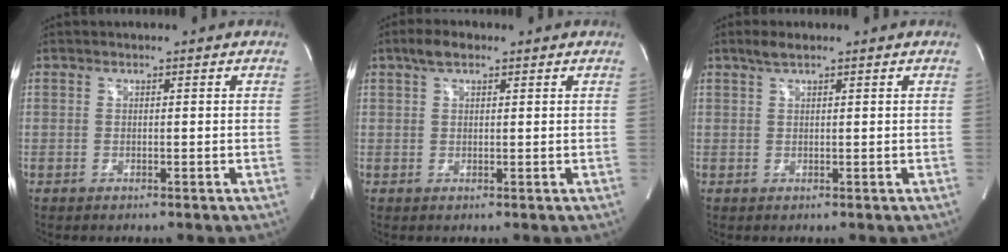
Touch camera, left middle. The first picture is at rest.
{"total": 3.0, "force": [1.9, 1.2, 1.9], "torque": [-0.043, 0.014, 0.035]}
{"total": 1.9, "force": [1.4, 0.3, 1.3], "torque": [-0.032, 0.008, 0.028]}